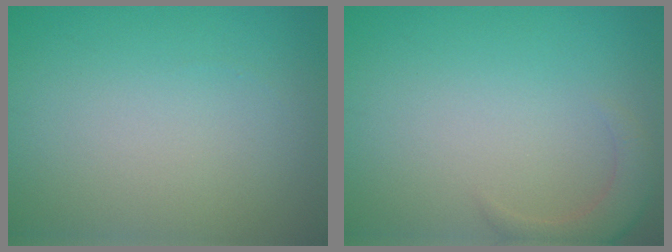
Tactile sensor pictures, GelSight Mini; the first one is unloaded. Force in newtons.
{"total": 2.3, "press": 2.3, "slide": 0.4}